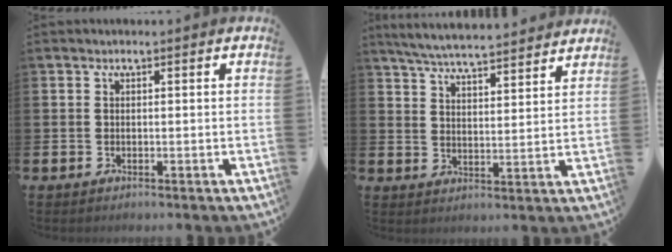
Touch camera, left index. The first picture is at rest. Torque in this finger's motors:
{"motor_torque": [0.16, -0.36, 0.78, 0.20]}